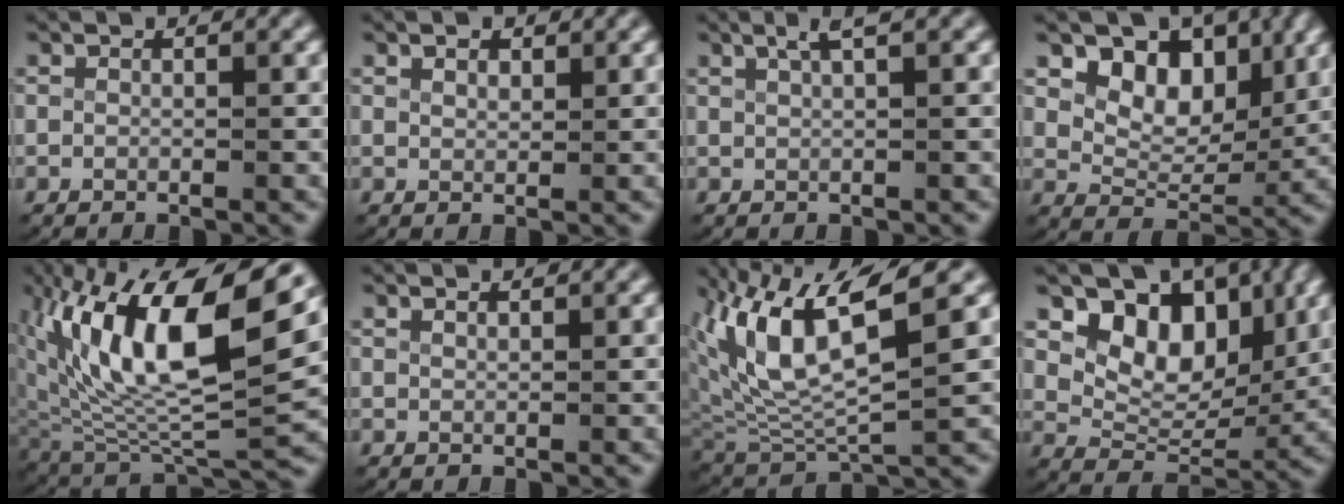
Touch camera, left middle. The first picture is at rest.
{"total": 1.0, "force": [0.9, 0.3, 0.4], "torque": [-0.011, -0.009, 0.022]}
{"total": 2.9, "force": [2.1, 0.5, 2.0], "torque": [-0.026, 0.012, 0.031]}
{"total": 7.0, "force": [2.8, 4.7, 4.4], "torque": [-0.077, -0.018, 0.051]}
{"total": 15.7, "force": [2.7, 7.8, 13.4], "torque": [-0.246, -0.010, 0.057]}
{"total": 0.8, "force": [0.7, -0.2, 0.0], "torque": [-0.001, -0.006, 0.018]}
{"total": 10.1, "force": [1.6, 5.7, 8.1], "torque": [-0.176, -0.001, 0.036]}
{"total": 9.4, "force": [3.4, 6.5, 5.8], "torque": [-0.112, -0.020, 0.060]}